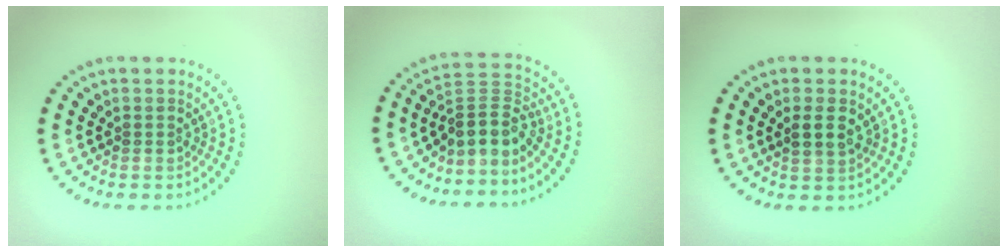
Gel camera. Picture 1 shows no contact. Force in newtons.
{"total": 3.6, "press": 2.7, "slide": 2.4}
{"total": 1.6, "press": 1.5, "slide": 0.4}